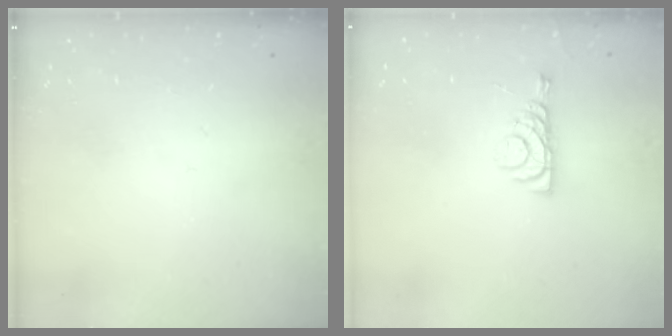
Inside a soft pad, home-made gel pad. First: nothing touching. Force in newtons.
{"total": 5.6, "press": 5.6, "slide": 0.8}